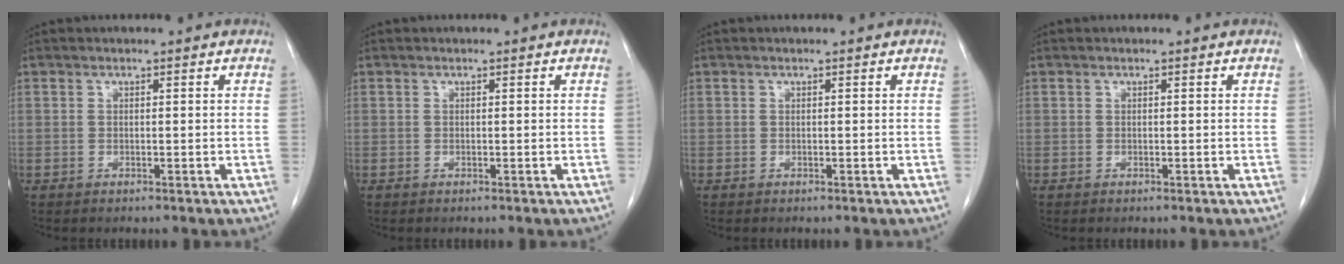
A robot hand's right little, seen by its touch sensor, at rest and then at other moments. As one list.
[{"total": 0.0}, {"total": 0.0}, {"total": 0.0}]